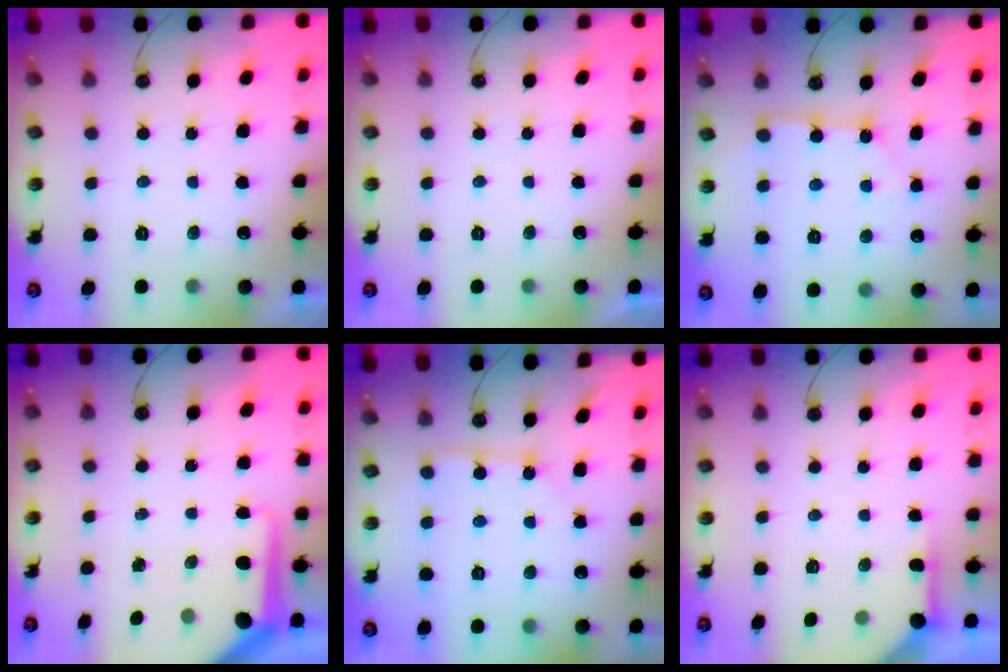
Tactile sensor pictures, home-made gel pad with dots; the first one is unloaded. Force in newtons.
{"total": 0.0}
{"total": 2.7, "press": 2.7, "slide": 0.3}
{"total": 11.0, "press": 11.0, "slide": 1.0}
{"total": 1.9, "press": 1.8, "slide": 0.2}
{"total": 3.5, "press": 3.4, "slide": 0.5}